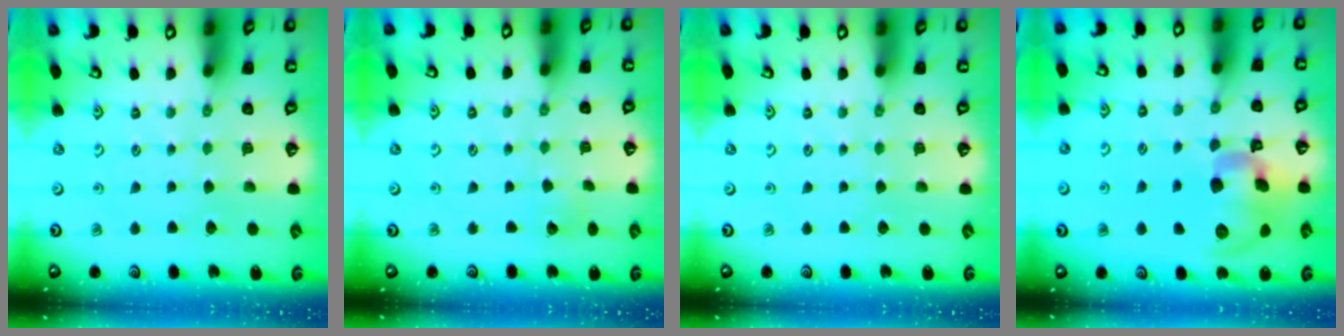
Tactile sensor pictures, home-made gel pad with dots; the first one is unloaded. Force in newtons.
{"total": 2.9, "press": 2.9, "slide": 0.3}
{"total": 0.0}
{"total": 15.7, "press": 15.4, "slide": 2.8}